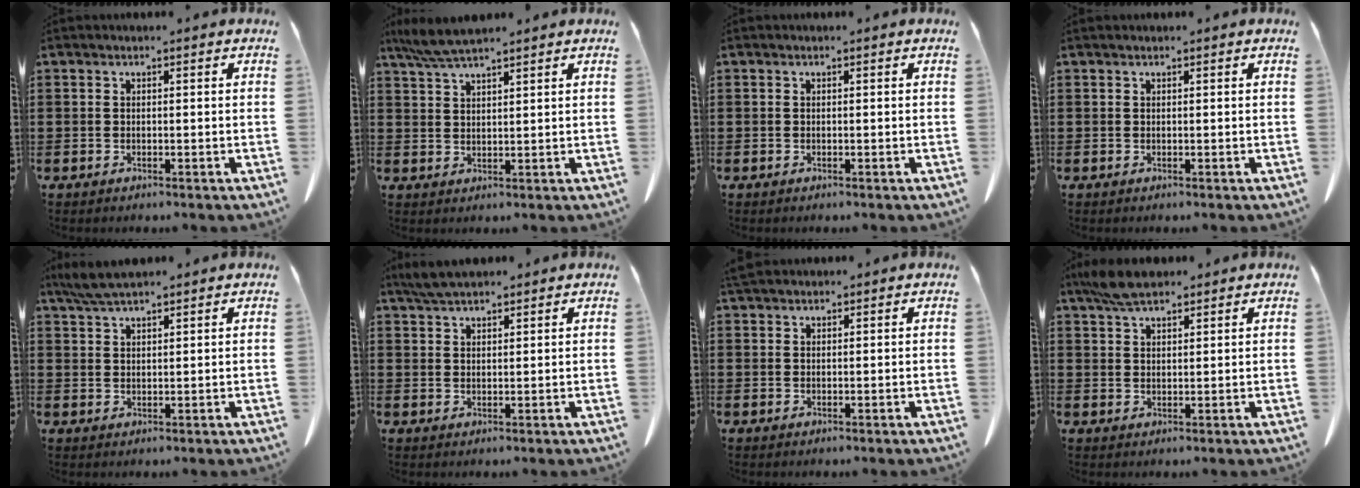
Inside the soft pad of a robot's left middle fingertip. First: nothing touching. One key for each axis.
{"total": 4.9, "fx": 4.1, "fy": 0.5, "fz": 2.7, "tx": -0.063, "ty": -0.006, "tz": 0.076}
{"total": 0.0}
{"total": 0.0}
{"total": 4.3, "fx": 3.6, "fy": 0.7, "fz": 2.3, "tx": -0.053, "ty": -0.004, "tz": 0.068}
{"total": 3.7, "fx": 3.3, "fy": 0.8, "fz": 1.5, "tx": -0.039, "ty": 0.000, "tz": 0.062}
{"total": 1.9, "fx": 1.7, "fy": 0.5, "fz": 0.6, "tx": -0.017, "ty": 0.003, "tz": 0.034}
{"total": 5.5, "fx": 4.4, "fy": 1.6, "fz": 2.8, "tx": -0.066, "ty": -0.002, "tz": 0.083}